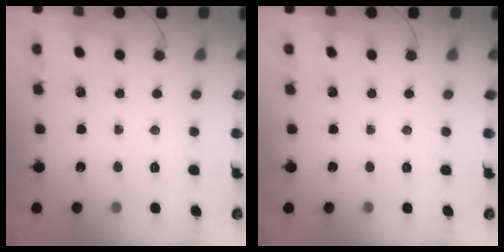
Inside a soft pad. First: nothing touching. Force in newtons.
{"total": 0.0}